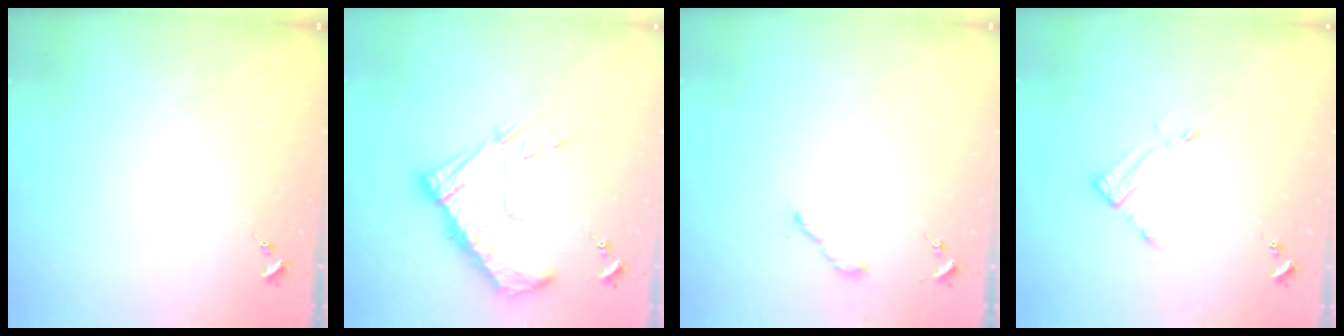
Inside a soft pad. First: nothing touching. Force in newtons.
{"total": 15.9, "press": 15.8, "slide": 1.5}
{"total": 2.2, "press": 2.2, "slide": 0.2}
{"total": 3.0, "press": 3.0, "slide": 0.3}